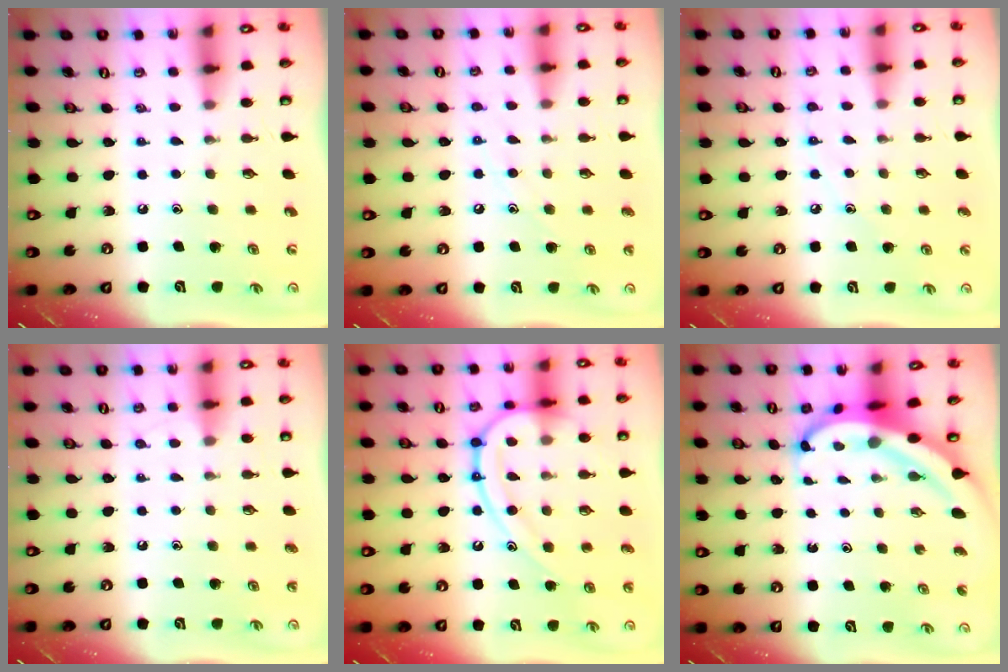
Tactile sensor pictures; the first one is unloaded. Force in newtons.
{"total": 7.3, "press": 7.3, "slide": 0.4}
{"total": 5.3, "press": 5.3, "slide": 0.6}
{"total": 2.4, "press": 2.4, "slide": 0.3}
{"total": 16.0, "press": 16.0, "slide": 1.5}
{"total": 6.8, "press": 6.8, "slide": 0.7}